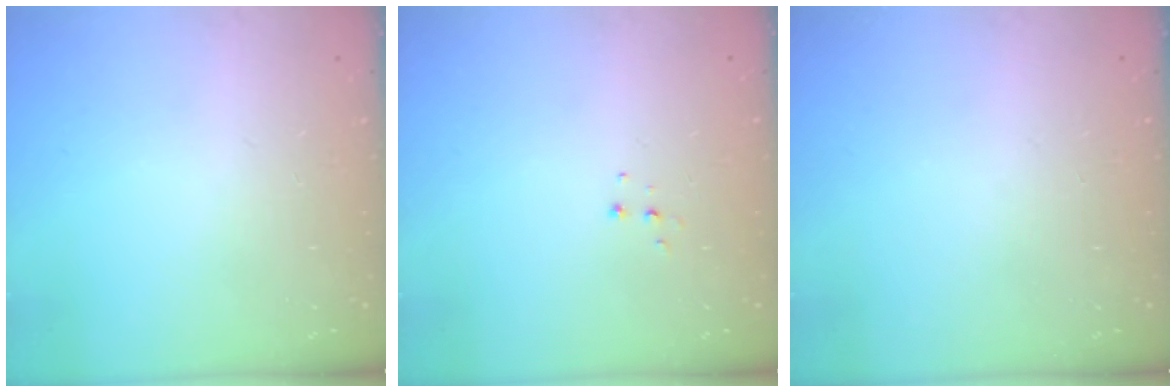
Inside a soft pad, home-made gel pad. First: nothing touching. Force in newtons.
{"total": 3.9, "press": 3.9, "slide": 0.4}
{"total": 0.0}